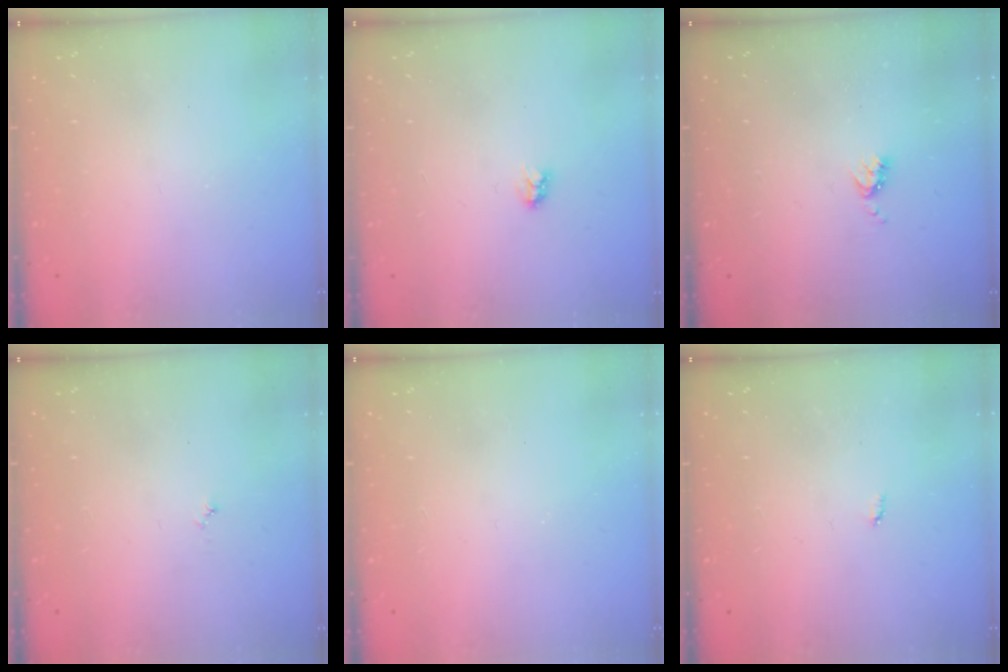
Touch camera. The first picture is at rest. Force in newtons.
{"total": 2.9, "press": 2.9, "slide": 0.3}
{"total": 4.0, "press": 3.9, "slide": 0.6}
{"total": 3.0, "press": 2.9, "slide": 0.3}
{"total": 1.7, "press": 1.7, "slide": 0.2}
{"total": 2.1, "press": 2.1, "slide": 0.4}